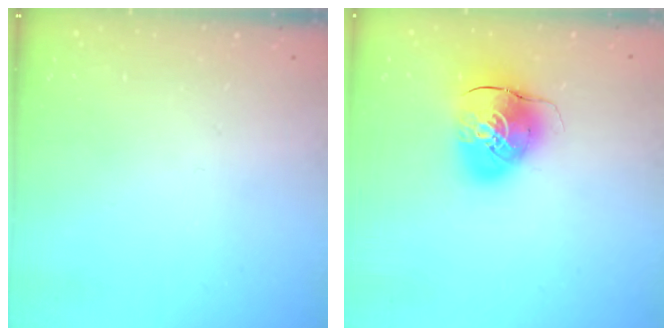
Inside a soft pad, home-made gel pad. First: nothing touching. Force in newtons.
{"total": 10.8, "press": 10.6, "slide": 2.0}